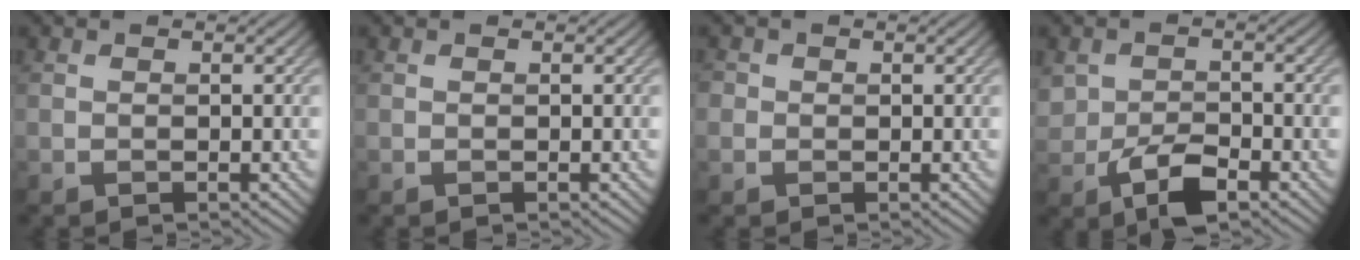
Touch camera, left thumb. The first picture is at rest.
{"total": 0.0}
{"total": 1.4, "force": [0.2, 1.4, 0.3], "torque": [-0.005, 0.002, -0.004]}
{"total": 5.2, "force": [-2.3, 3.1, 3.5], "torque": [-0.072, -0.011, -0.044]}